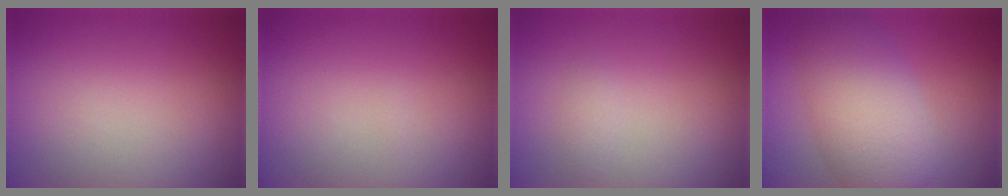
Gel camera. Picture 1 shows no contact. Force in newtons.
{"total": 0.0}
{"total": 0.8, "press": 0.8, "slide": 0.0}
{"total": 7.9, "press": 7.9, "slide": 0.4}